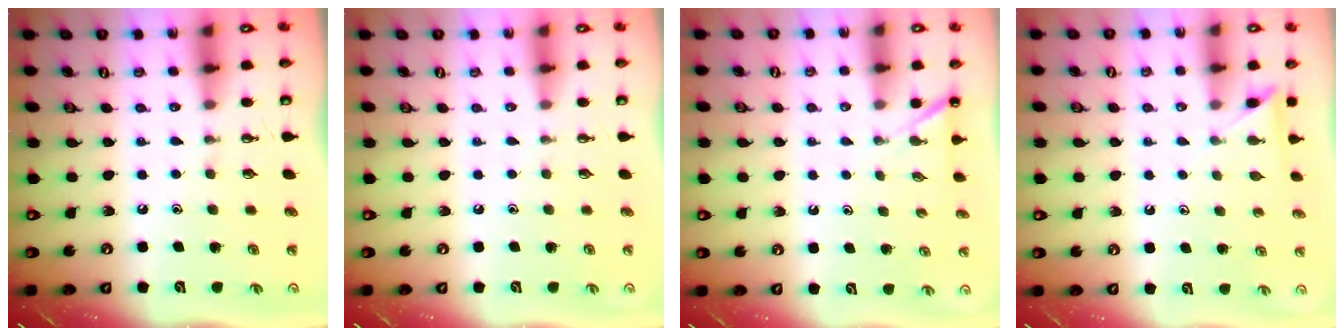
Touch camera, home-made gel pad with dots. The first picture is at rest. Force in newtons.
{"total": 0.0}
{"total": 2.3, "press": 2.3, "slide": 0.2}
{"total": 3.3, "press": 3.3, "slide": 0.4}